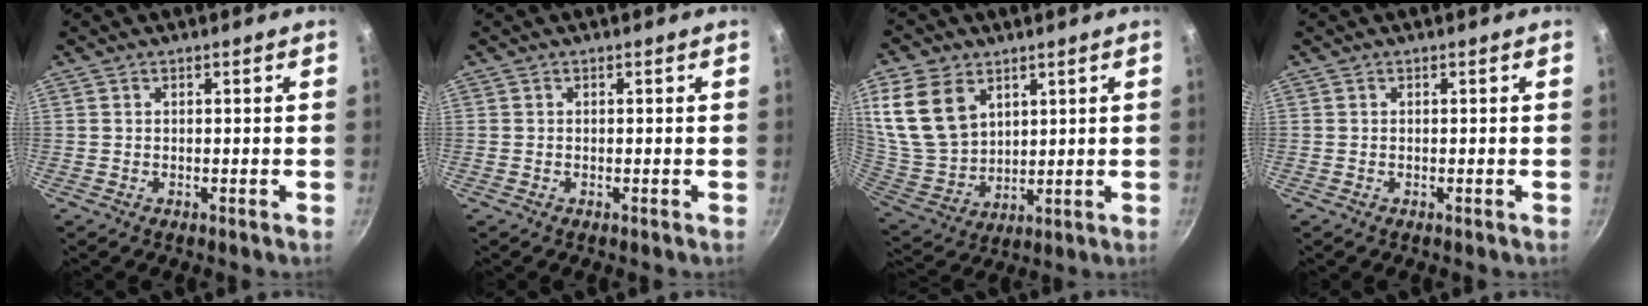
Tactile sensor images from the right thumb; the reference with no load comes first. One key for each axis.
{"total": 0.0}
{"total": 16.1, "fx": 6.9, "fy": 11.3, "fz": 9.1, "tx": -0.175, "ty": -0.030, "tz": 0.154}
{"total": 0.0}